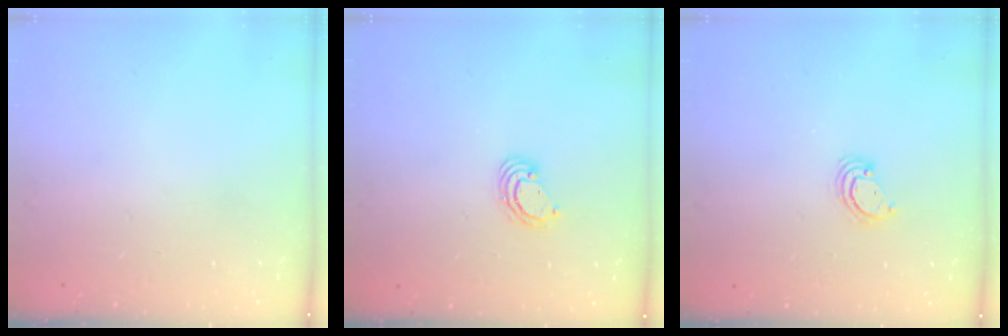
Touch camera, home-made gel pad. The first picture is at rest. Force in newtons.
{"total": 3.8, "press": 3.8, "slide": 0.1}
{"total": 2.6, "press": 2.6, "slide": 0.3}